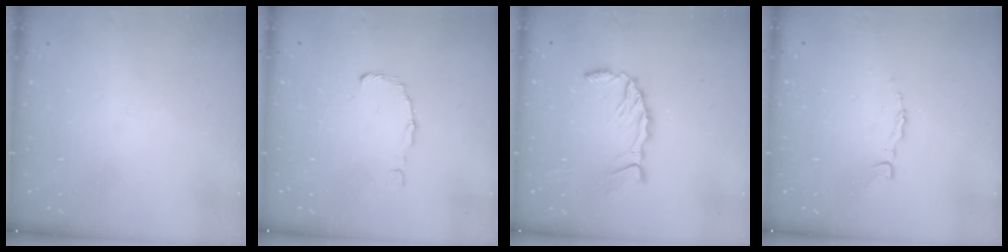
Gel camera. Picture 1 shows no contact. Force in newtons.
{"total": 0.7, "press": 0.7, "slide": 0.0}
{"total": 8.2, "press": 8.0, "slide": 1.5}
{"total": 2.9, "press": 2.9, "slide": 0.2}